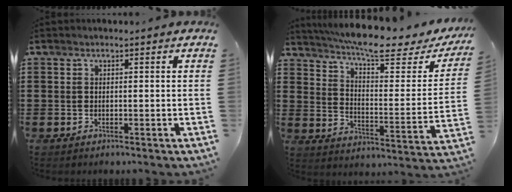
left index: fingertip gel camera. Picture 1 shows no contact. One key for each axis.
{"total": 9.4, "fx": 8.0, "fy": 0.5, "fz": 4.9, "tx": -0.101, "ty": -0.054, "tz": 0.133}